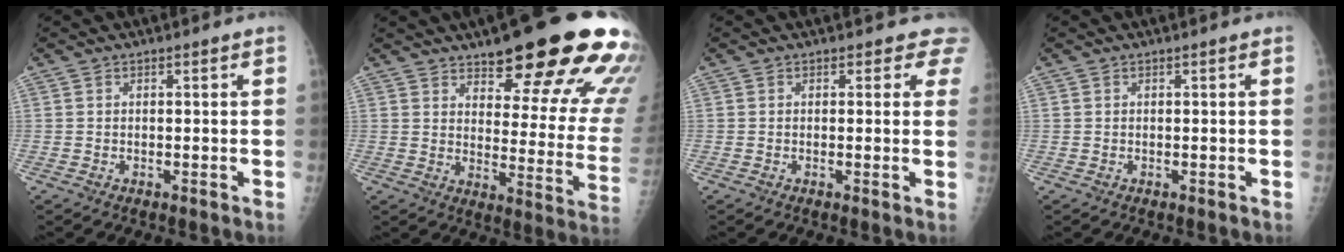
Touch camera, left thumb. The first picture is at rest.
{"total": 24.0, "force": [16.0, 6.5, 16.7], "torque": [-0.177, -0.078, 0.207]}
{"total": 2.8, "force": [2.3, 1.6, 0.2], "torque": [0.030, -0.011, 0.002]}
{"total": 0.0}